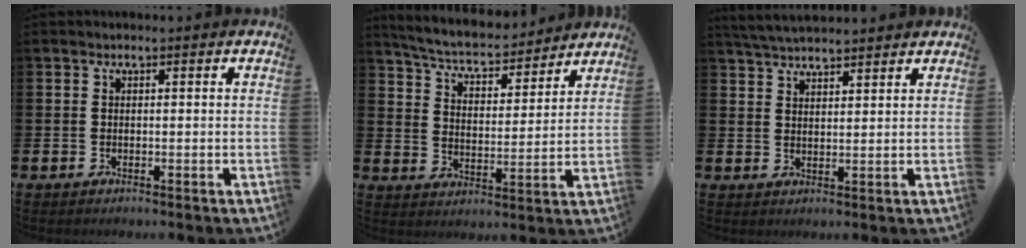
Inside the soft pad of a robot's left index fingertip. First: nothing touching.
{"total": 6.0, "force": [5.7, 1.2, 1.5], "torque": [-0.056, -0.044, 0.094]}
{"total": 4.3, "force": [4.2, 0.5, 0.7], "torque": [-0.019, -0.017, 0.077]}